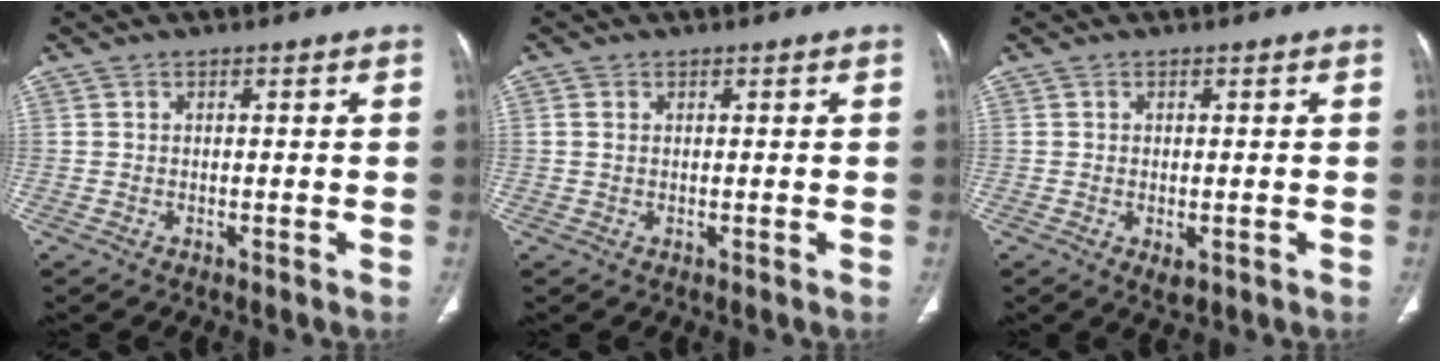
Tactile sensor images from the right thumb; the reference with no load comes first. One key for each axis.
{"total": 1.2, "fx": 0.2, "fy": 0.9, "fz": 0.8, "tx": -0.020, "ty": 0.002, "tz": 0.007}
{"total": 2.0, "fx": -0.6, "fy": 1.1, "fz": 1.6, "tx": -0.021, "ty": -0.003, "tz": -0.004}